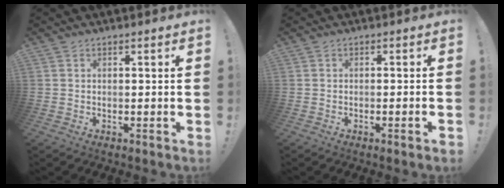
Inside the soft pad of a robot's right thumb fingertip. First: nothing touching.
{"total": 1.8, "force": [-0.9, -0.4, 1.5], "torque": [-0.028, -0.003, -0.014]}